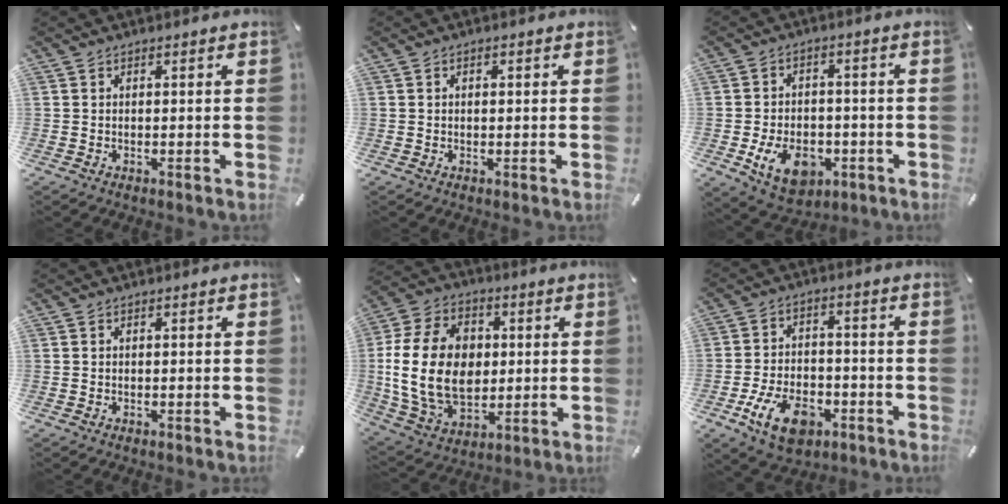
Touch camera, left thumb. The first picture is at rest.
{"total": 1.0, "force": [0.0, 0.6, 0.8], "torque": [-0.016, 0.004, -0.001]}
{"total": 11.1, "force": [-3.9, 7.8, 6.9], "torque": [-0.121, 0.008, -0.070]}
{"total": 0.0}
{"total": 19.9, "force": [0.3, 15.0, 13.0], "torque": [-0.279, 0.003, 0.003]}
{"total": 11.7, "force": [-5.4, 7.2, 7.5], "torque": [-0.145, 0.022, -0.097]}